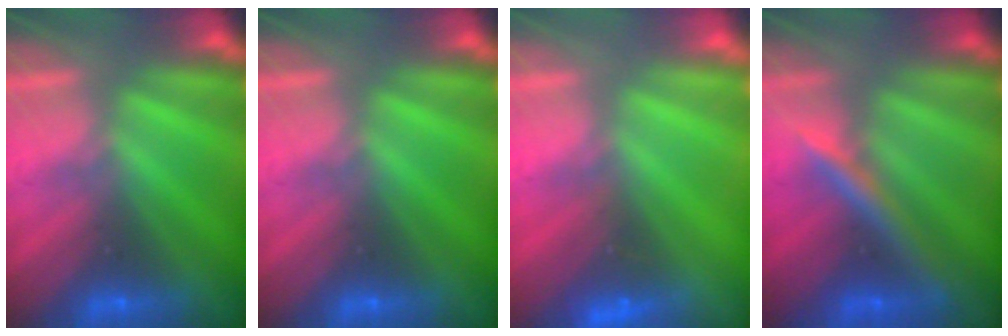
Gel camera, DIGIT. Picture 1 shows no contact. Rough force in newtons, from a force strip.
{"total": 0.0}
{"total": 2.4}
{"total": 2.4}